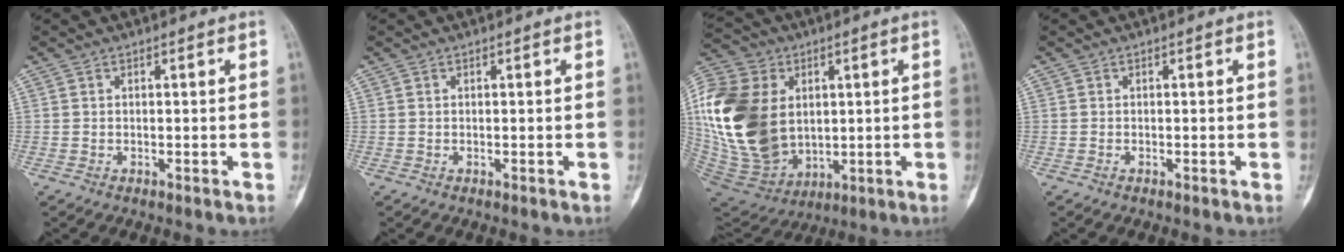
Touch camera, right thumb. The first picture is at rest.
{"total": 0.0}
{"total": 26.6, "force": [2.8, 19.1, 18.3], "torque": [-0.382, -0.012, 0.066]}
{"total": 0.0}